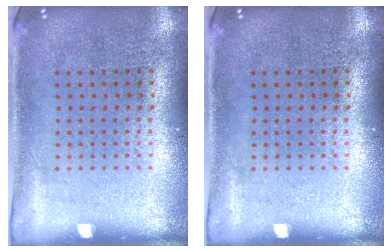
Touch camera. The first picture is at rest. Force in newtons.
{"total": 0.0}